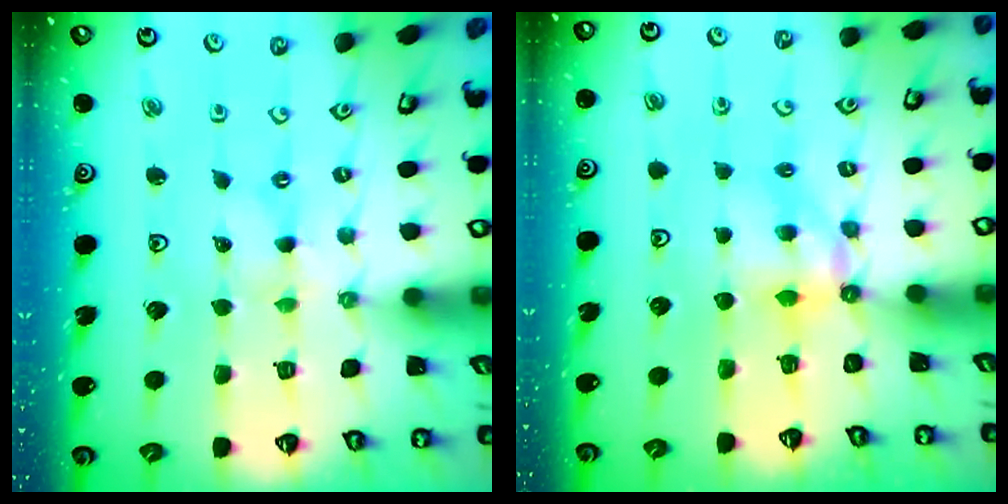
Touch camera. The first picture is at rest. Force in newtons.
{"total": 6.7, "press": 6.7, "slide": 0.3}